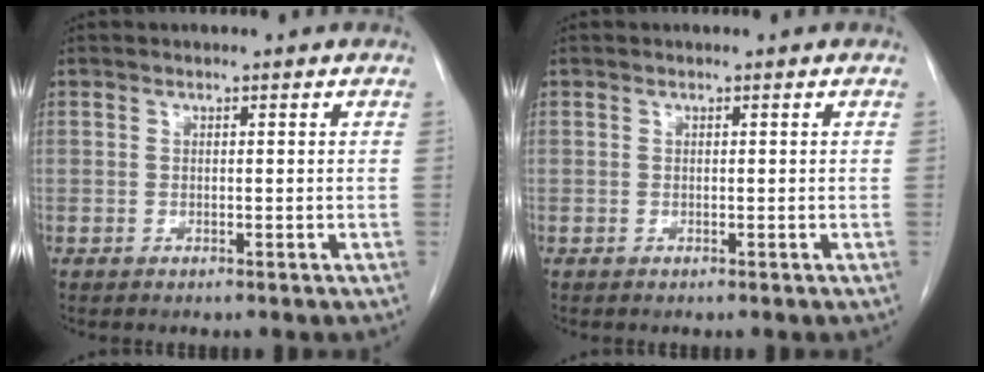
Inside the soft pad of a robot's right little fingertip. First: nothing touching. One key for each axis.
{"total": 0.0}